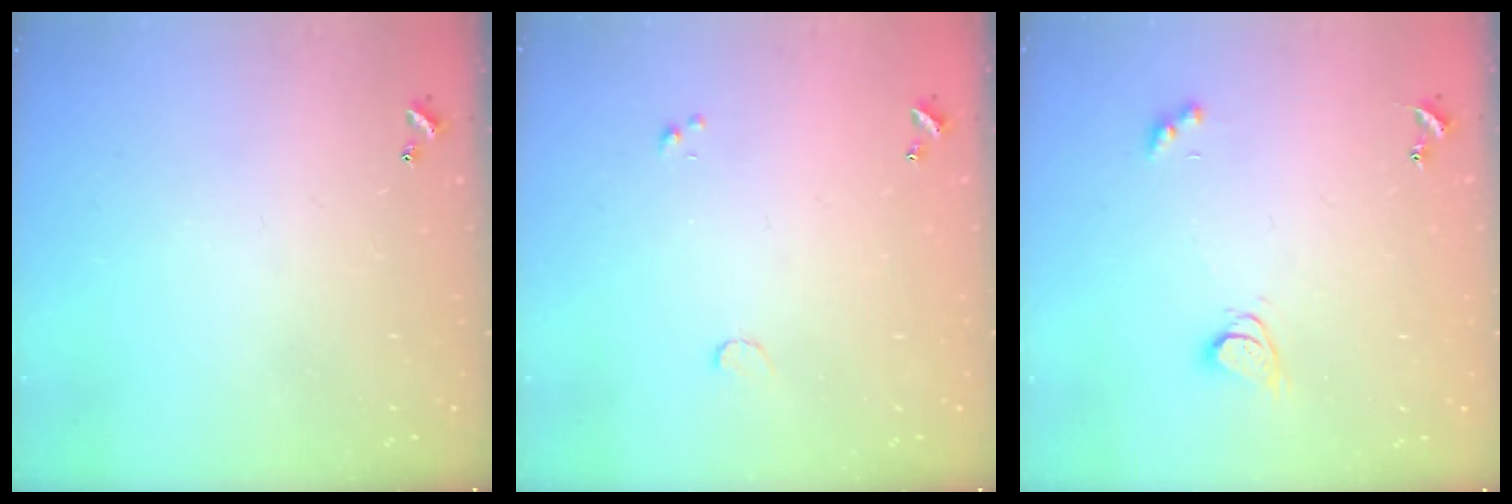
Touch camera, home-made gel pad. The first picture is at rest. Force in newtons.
{"total": 0.9, "press": 0.8, "slide": 0.2}
{"total": 3.6, "press": 3.6, "slide": 0.4}